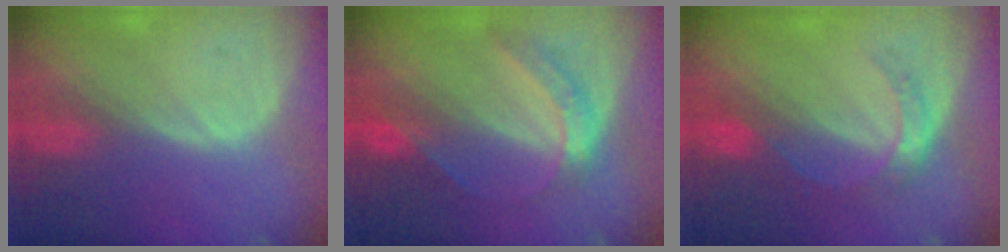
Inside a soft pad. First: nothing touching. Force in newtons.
{"total": 6.8, "press": 5.6, "slide": 3.9}
{"total": 5.3, "press": 4.8, "slide": 2.2}